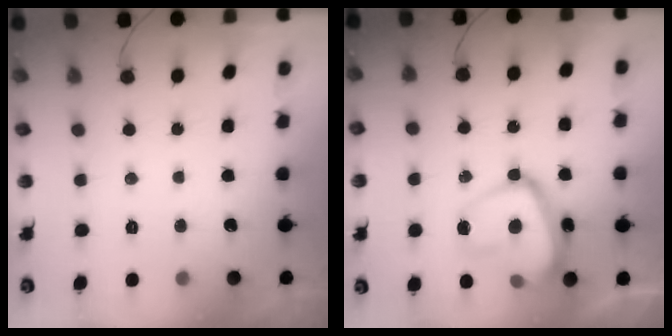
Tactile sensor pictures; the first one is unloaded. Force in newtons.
{"total": 18.3, "press": 18.3, "slide": 1.6}